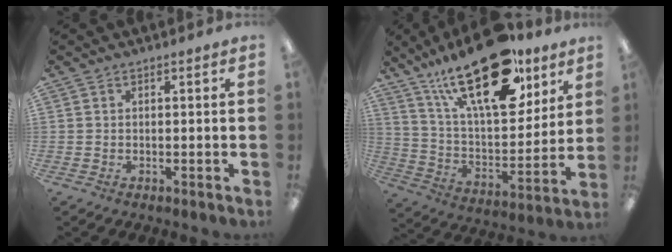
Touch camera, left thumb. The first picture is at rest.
{"total": 27.7, "force": [17.0, 11.9, 18.4], "torque": [-0.292, -0.089, 0.292]}